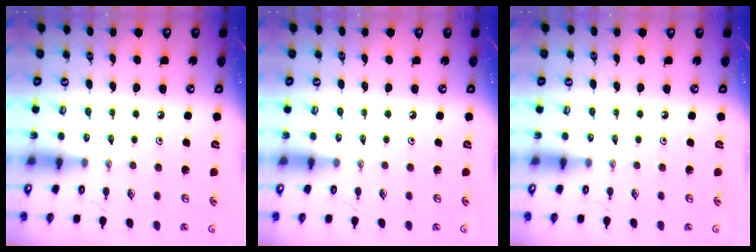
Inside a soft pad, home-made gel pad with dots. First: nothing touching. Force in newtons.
{"total": 0.0}
{"total": 0.0}